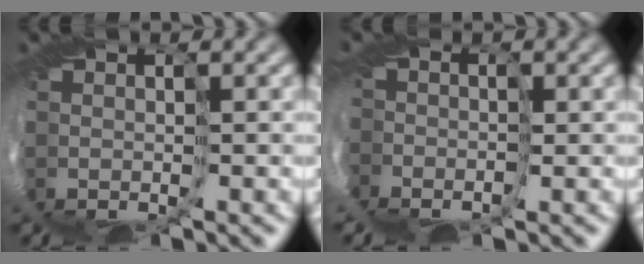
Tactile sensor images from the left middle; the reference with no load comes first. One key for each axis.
{"total": 7.0, "fx": -3.4, "fy": 5.3, "fz": 3.1, "tx": -0.074, "ty": -0.011, "tz": -0.050}